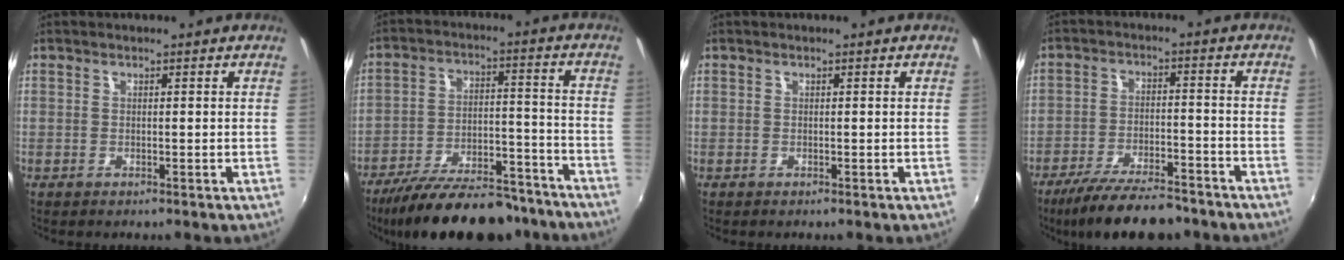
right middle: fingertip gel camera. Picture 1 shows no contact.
{"total": 23.3, "force": [-19.4, 7.3, 10.7], "torque": [-0.193, -0.007, -0.269]}
{"total": 0.0}
{"total": 14.0, "force": [-11.6, 3.7, 6.9], "torque": [-0.143, -0.016, -0.183]}